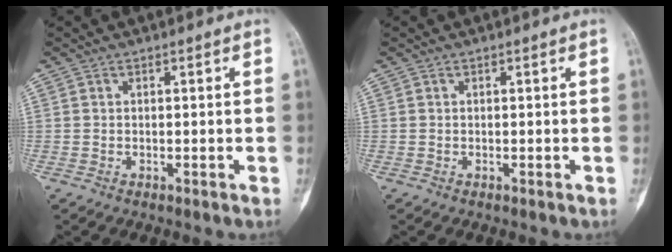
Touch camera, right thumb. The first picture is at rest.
{"total": 0.0}